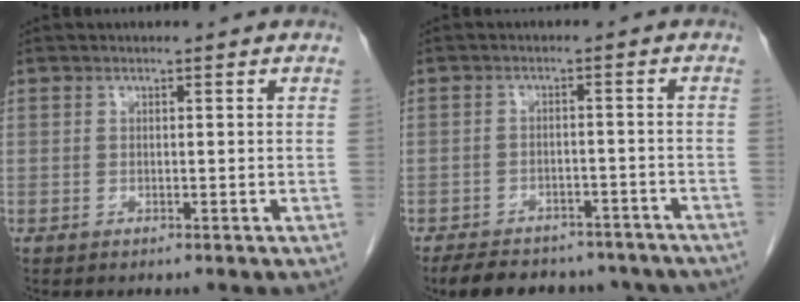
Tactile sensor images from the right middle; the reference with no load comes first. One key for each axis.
{"total": 15.1, "fx": -12.7, "fy": 6.1, "fz": 5.4, "tx": -0.104, "ty": 0.003, "tz": -0.157}